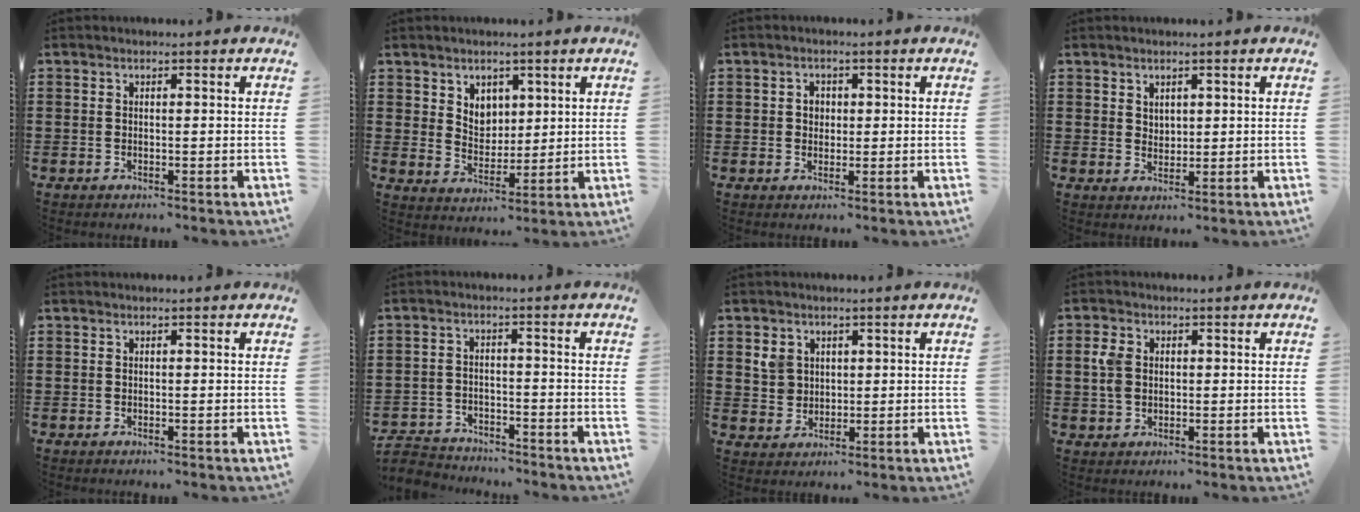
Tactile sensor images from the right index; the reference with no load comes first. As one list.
[{"total": 4.7, "force": [2.9, 3.6, 0.9], "torque": [-0.027, 0.003, 0.053]}, {"total": 1.9, "force": [0.1, 1.6, 1.0], "torque": [-0.022, 0.010, 0.001]}, {"total": 2.1, "force": [1.5, 1.4, 0.3], "torque": [-0.010, 0.005, 0.029]}, {"total": 0.0}, {"total": 3.5, "force": [-3.4, 0.7, -0.2], "torque": [-0.013, -0.001, -0.077]}, {"total": 3.8, "force": [1.4, 3.4, 1.0], "torque": [-0.035, 0.014, 0.025]}, {"total": 3.5, "force": [0.6, 2.6, 2.3], "torque": [-0.060, 0.009, 0.007]}]